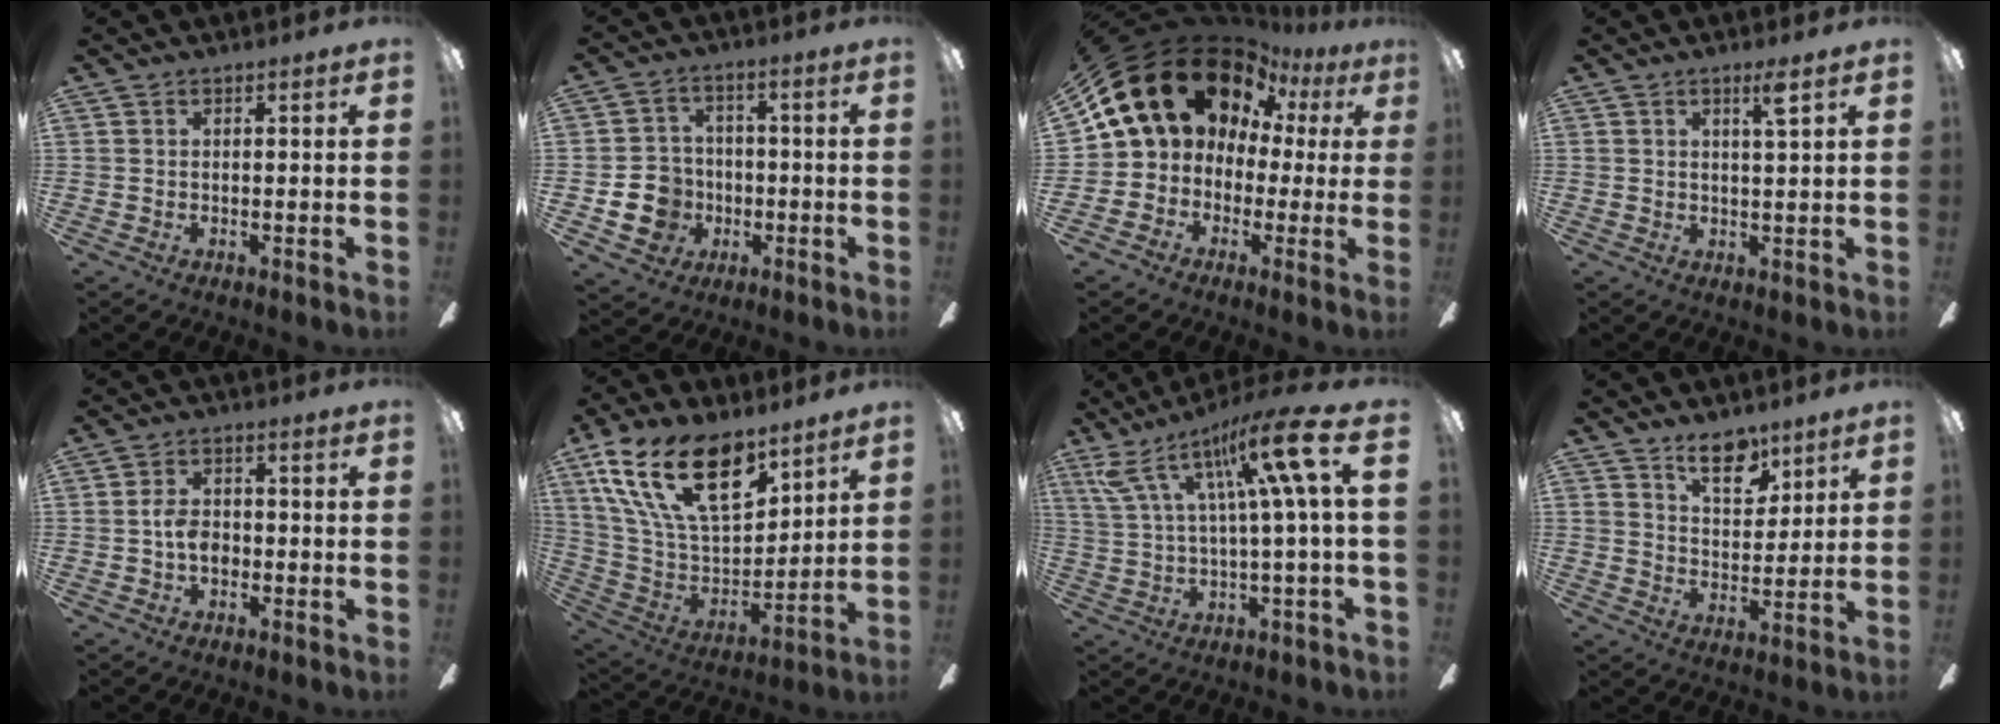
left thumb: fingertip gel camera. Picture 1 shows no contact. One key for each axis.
{"total": 11.9, "fx": -4.2, "fy": 10.1, "fz": 4.7, "tx": -0.114, "ty": 0.035, "tz": -0.069}
{"total": 19.3, "fx": 9.7, "fy": 13.7, "fz": 9.6, "tx": -0.191, "ty": -0.056, "tz": 0.189}
{"total": 3.5, "fx": 2.3, "fy": 0.0, "fz": 2.6, "tx": -0.042, "ty": -0.006, "tz": 0.032}
{"total": 4.8, "fx": -0.9, "fy": 3.1, "fz": 3.5, "tx": -0.072, "ty": 0.010, "tz": -0.019}
{"total": 23.2, "fx": 13.5, "fy": 11.2, "fz": 15.3, "tx": -0.302, "ty": -0.068, "tz": 0.239}
{"total": 18.4, "fx": 7.7, "fy": 4.8, "fz": 16.1, "tx": -0.270, "ty": -0.028, "tz": 0.114}
{"total": 6.8, "fx": 5.3, "fy": 3.1, "fz": 3.0, "tx": -0.032, "ty": -0.028, "tz": 0.091}